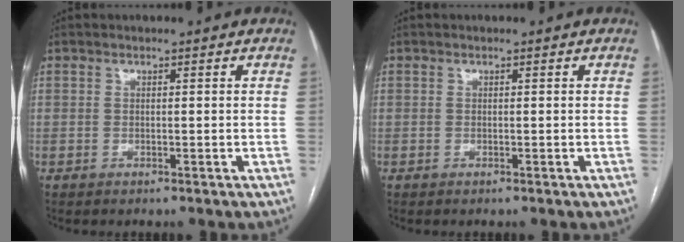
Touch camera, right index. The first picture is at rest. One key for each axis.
{"total": 0.0}